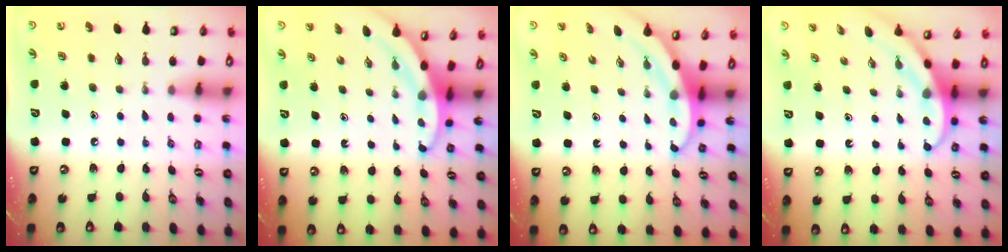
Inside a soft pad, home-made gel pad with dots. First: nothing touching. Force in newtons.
{"total": 3.5, "press": 3.5, "slide": 0.2}
{"total": 3.2, "press": 3.2, "slide": 0.0}
{"total": 4.0, "press": 4.0, "slide": 0.3}